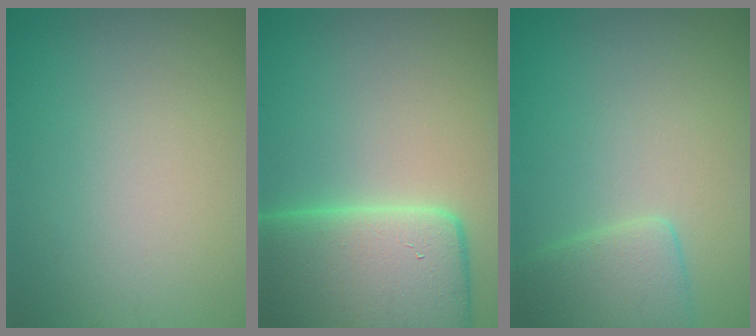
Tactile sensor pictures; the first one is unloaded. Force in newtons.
{"total": 13.2, "press": 13.2, "slide": 0.9}
{"total": 3.3, "press": 3.3, "slide": 0.3}